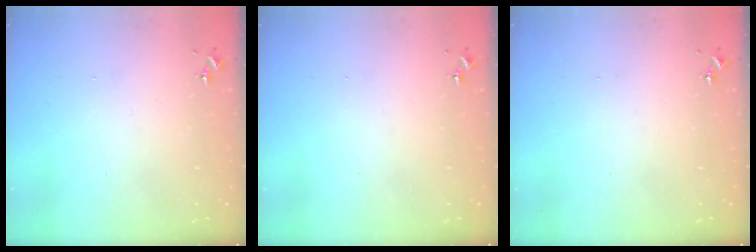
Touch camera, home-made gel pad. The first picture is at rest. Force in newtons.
{"total": 0.0}
{"total": 0.0}